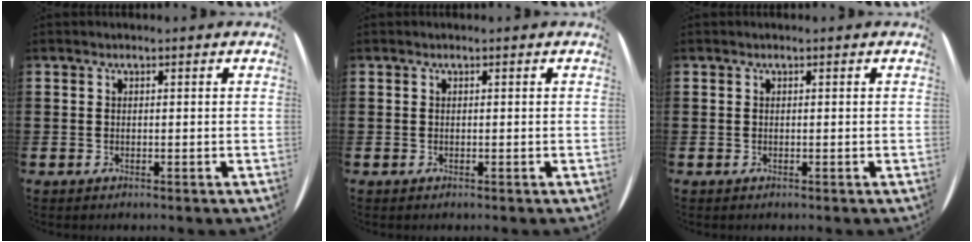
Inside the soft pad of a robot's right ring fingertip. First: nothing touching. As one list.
[{"total": 0.0}, {"total": 0.0}]